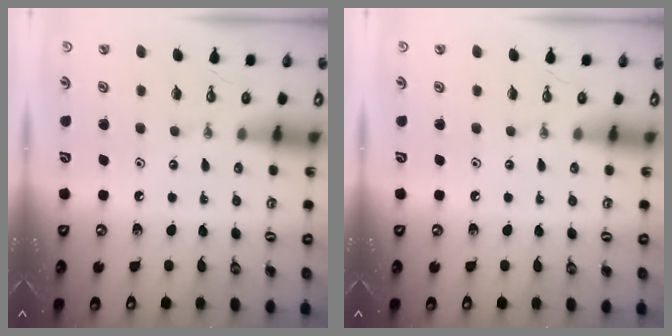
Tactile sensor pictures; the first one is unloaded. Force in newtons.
{"total": 0.0}